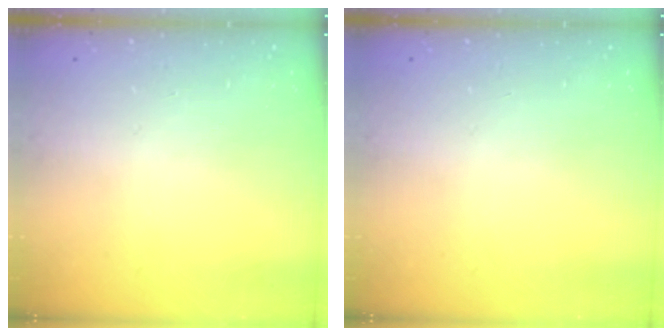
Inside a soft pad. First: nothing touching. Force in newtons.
{"total": 0.0}